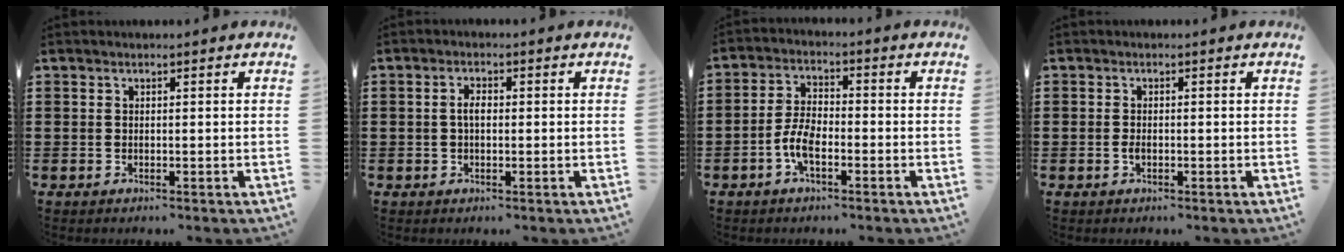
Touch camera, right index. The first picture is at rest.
{"total": 2.2, "force": [0.0, 1.1, 2.0], "torque": [-0.038, 0.005, -0.001]}
{"total": 5.4, "force": [-2.1, 2.4, 4.3], "torque": [-0.108, -0.003, -0.048]}
{"total": 1.1, "force": [-0.3, 0.6, 0.9], "torque": [-0.019, -0.003, -0.005]}